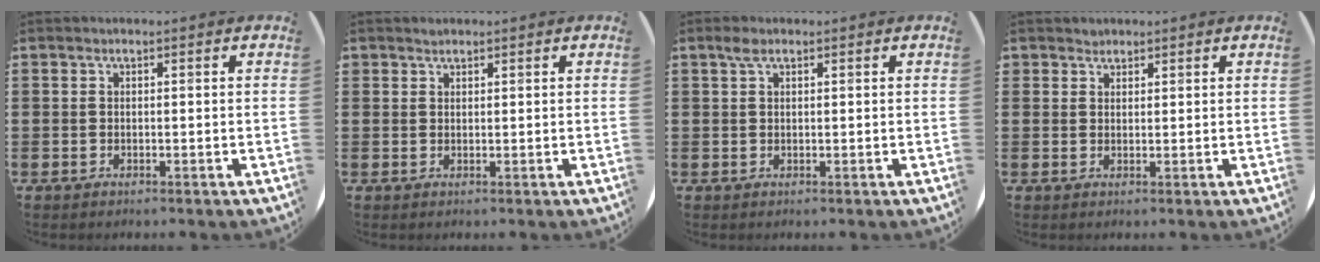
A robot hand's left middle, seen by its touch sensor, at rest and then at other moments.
{"total": 0.8, "force": [0.8, 0.3, -0.1], "torque": [0.001, 0.003, 0.015]}
{"total": 1.4, "force": [0.8, 0.6, 0.9], "torque": [-0.012, 0.002, 0.012]}
{"total": 1.3, "force": [1.2, 0.5, -0.2], "torque": [0.003, 0.002, 0.023]}